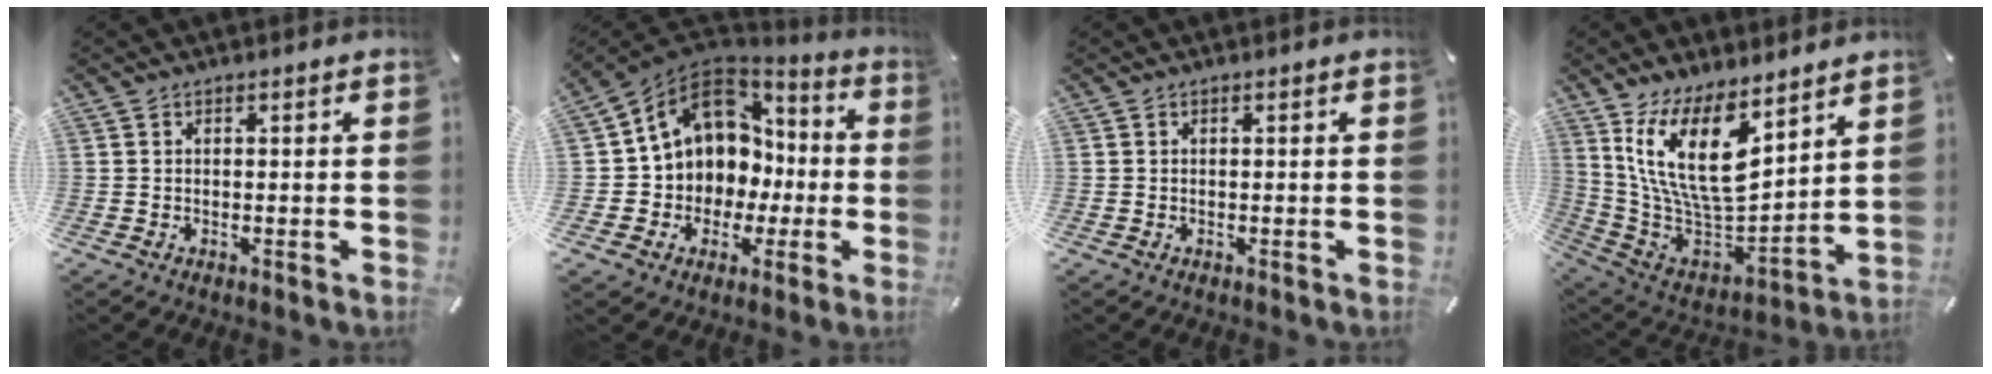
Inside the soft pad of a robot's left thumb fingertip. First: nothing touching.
{"total": 11.2, "force": [3.2, 10.1, 3.4], "torque": [-0.083, -0.018, 0.069]}
{"total": 0.0}
{"total": 18.8, "force": [10.1, 8.6, 13.3], "torque": [-0.281, -0.073, 0.178]}